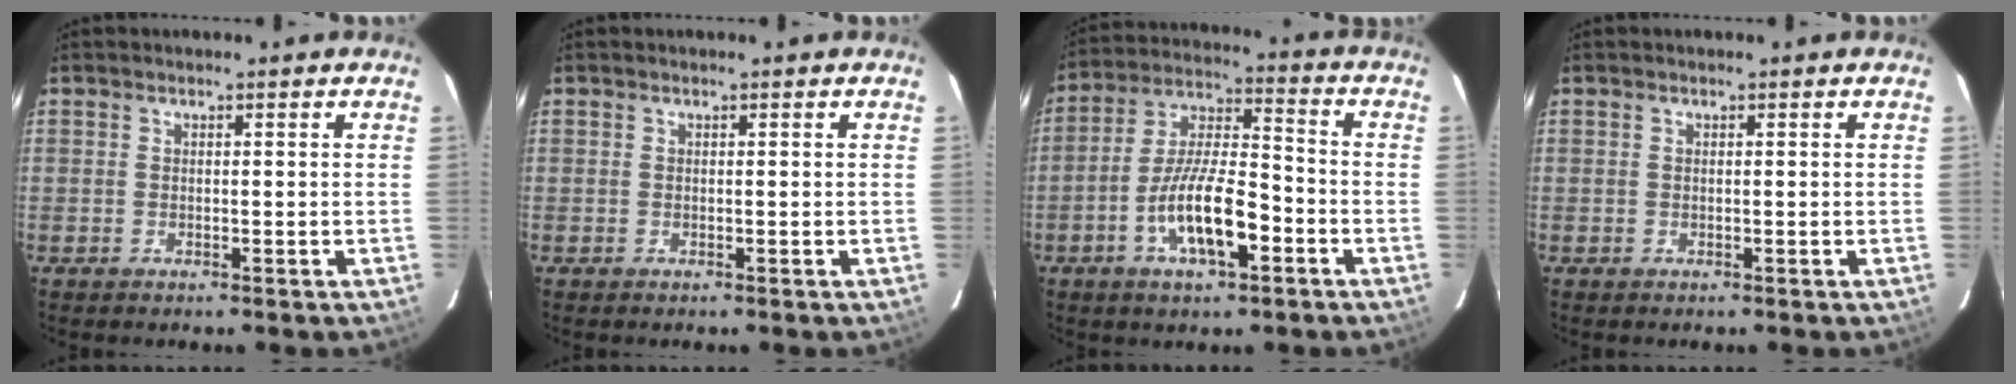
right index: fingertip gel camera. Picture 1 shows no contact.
{"total": 0.0}
{"total": 13.1, "force": [-5.4, 4.0, 11.2], "torque": [-0.219, 0.003, -0.097]}
{"total": 0.0}